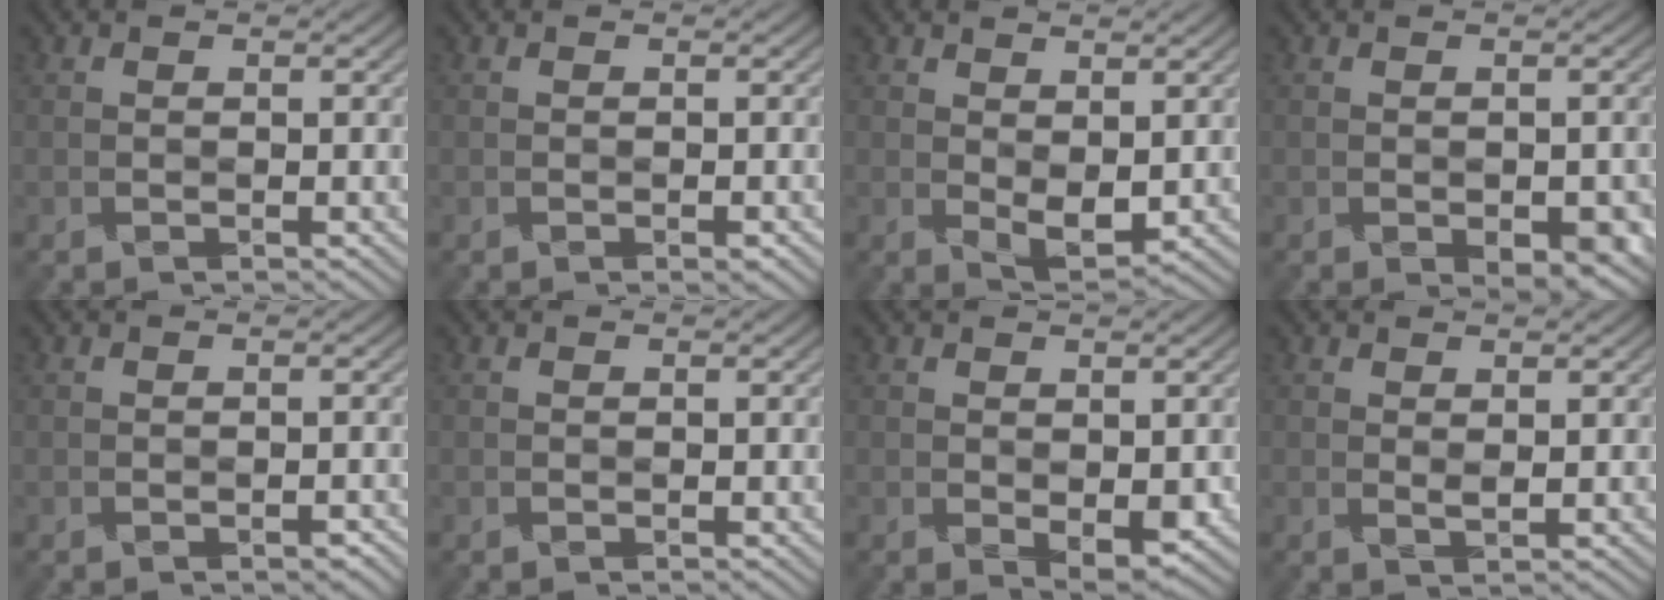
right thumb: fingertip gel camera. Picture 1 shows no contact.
{"total": 1.1, "force": [-0.6, 0.4, 0.8], "torque": [-0.012, -0.003, -0.007]}
{"total": 3.1, "force": [0.7, 1.6, 2.6], "torque": [-0.052, -0.008, 0.013]}
{"total": 4.1, "force": [-1.7, 2.1, 3.1], "torque": [-0.045, -0.018, -0.016]}
{"total": 1.4, "force": [-0.8, 0.6, 0.9], "torque": [-0.012, -0.006, -0.010]}
{"total": 0.0}
{"total": 2.7, "force": [-0.3, 1.3, 2.3], "torque": [-0.040, -0.008, -0.002]}
{"total": 0.9, "force": [0.6, -0.1, 0.5], "torque": [-0.014, -0.003, 0.011]}